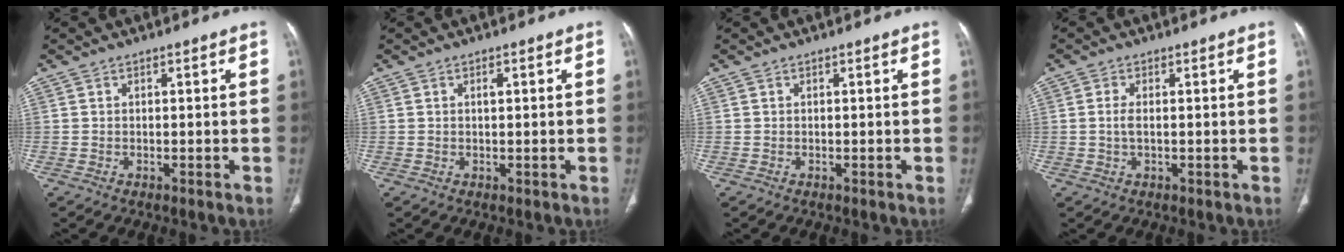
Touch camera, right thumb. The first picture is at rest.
{"total": 0.9, "force": [0.3, 0.4, 0.8], "torque": [-0.007, 0.001, 0.005]}
{"total": 0.0}
{"total": 2.1, "force": [0.0, 0.9, 1.9], "torque": [-0.040, 0.001, 0.000]}